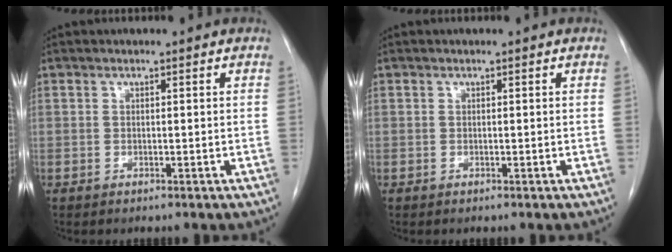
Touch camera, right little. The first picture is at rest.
{"total": 0.0}